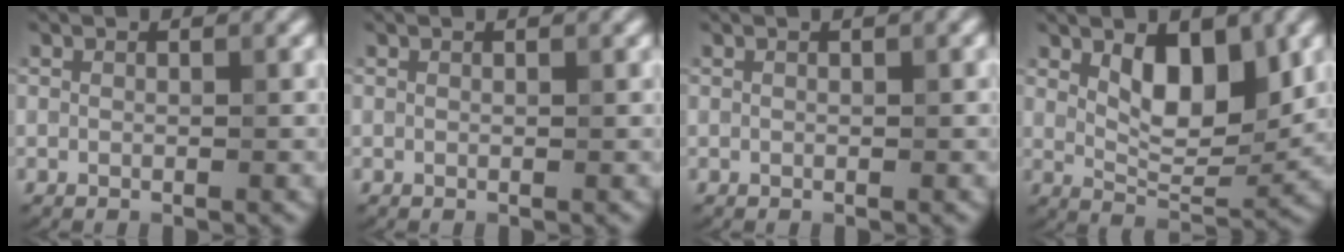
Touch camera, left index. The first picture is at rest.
{"total": 0.0}
{"total": 0.7, "force": [0.2, 0.0, 0.6], "torque": [-0.010, 0.004, 0.002]}
{"total": 5.7, "force": [2.1, 2.6, 4.7], "torque": [-0.076, -0.005, 0.036]}